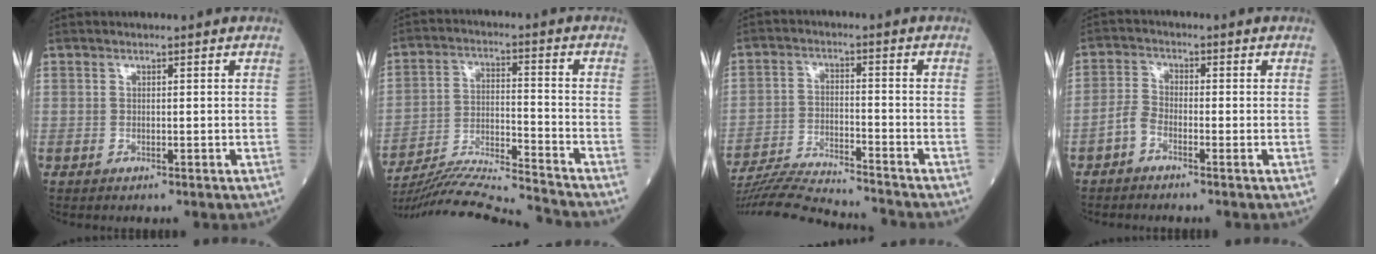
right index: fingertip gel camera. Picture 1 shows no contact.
{"total": 16.9, "force": [-16.2, -1.8, 4.4], "torque": [-0.085, -0.006, -0.265]}
{"total": 14.7, "force": [-14.2, -0.4, 4.0], "torque": [-0.069, -0.010, -0.229]}
{"total": 2.8, "force": [-2.0, 1.2, 1.5], "torque": [-0.039, 0.003, -0.044]}